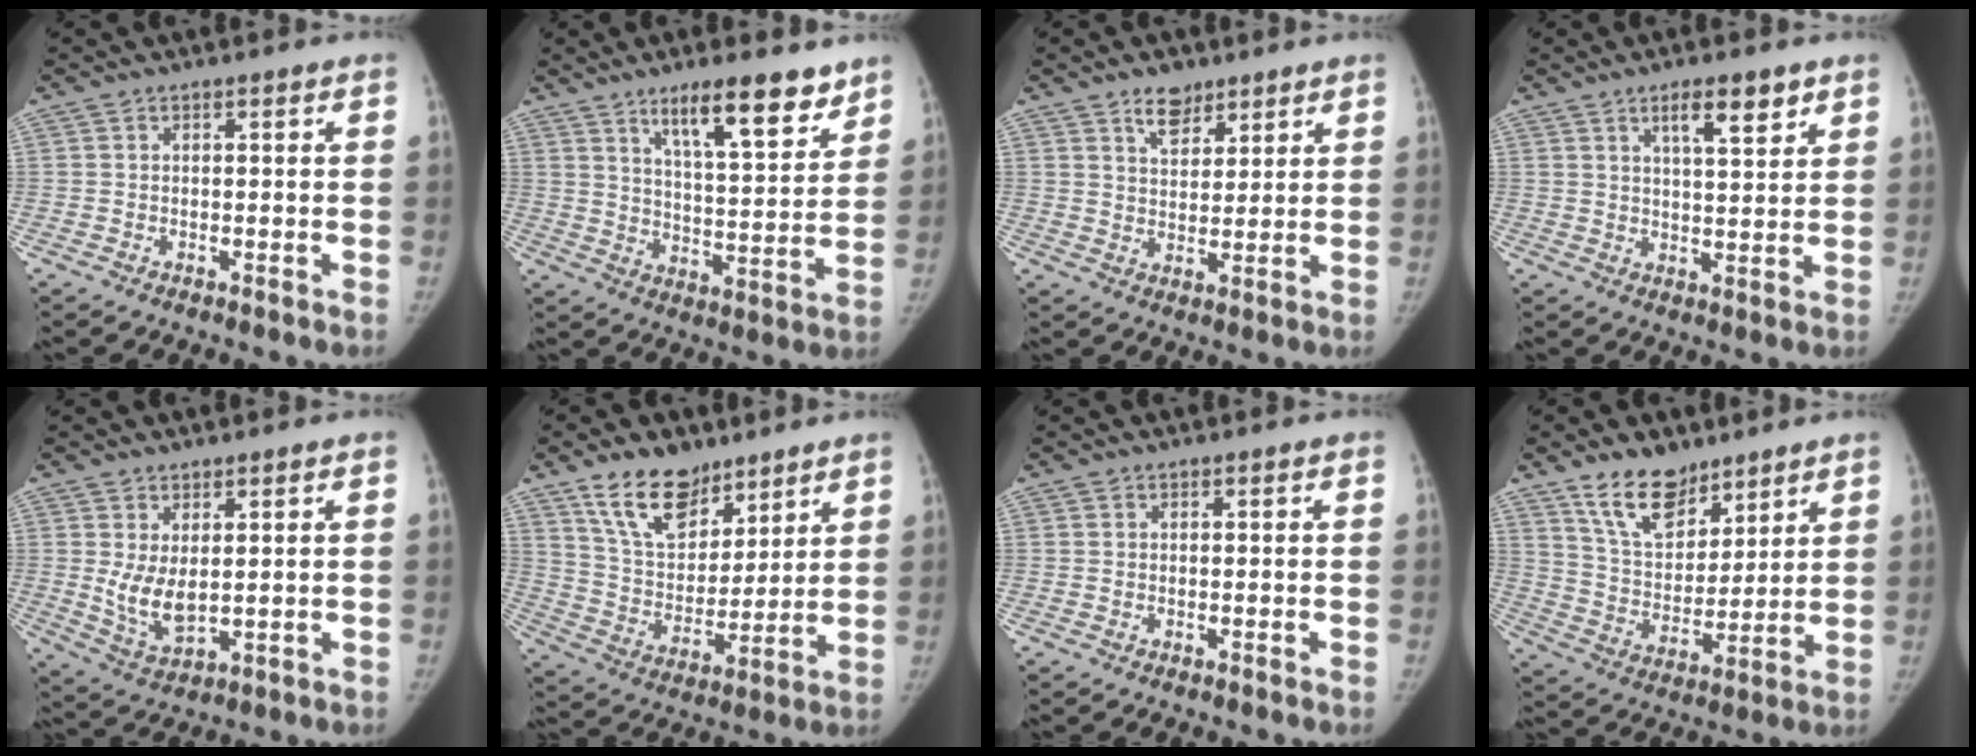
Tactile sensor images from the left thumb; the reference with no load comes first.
{"total": 13.8, "force": [9.5, 3.5, 9.5], "torque": [-0.119, -0.058, 0.154]}
{"total": 5.5, "force": [3.8, 3.1, 2.3], "torque": [-0.010, -0.028, 0.068]}
{"total": 7.0, "force": [4.2, 2.0, 5.2], "torque": [-0.069, -0.026, 0.066]}
{"total": 6.4, "force": [1.0, 3.5, 5.3], "torque": [-0.090, -0.020, 0.034]}
{"total": 13.3, "force": [9.2, 7.5, 6.1], "torque": [-0.069, -0.057, 0.173]}
{"total": 0.0}
{"total": 12.3, "force": [8.8, 6.6, 5.5], "torque": [-0.060, -0.059, 0.167]}